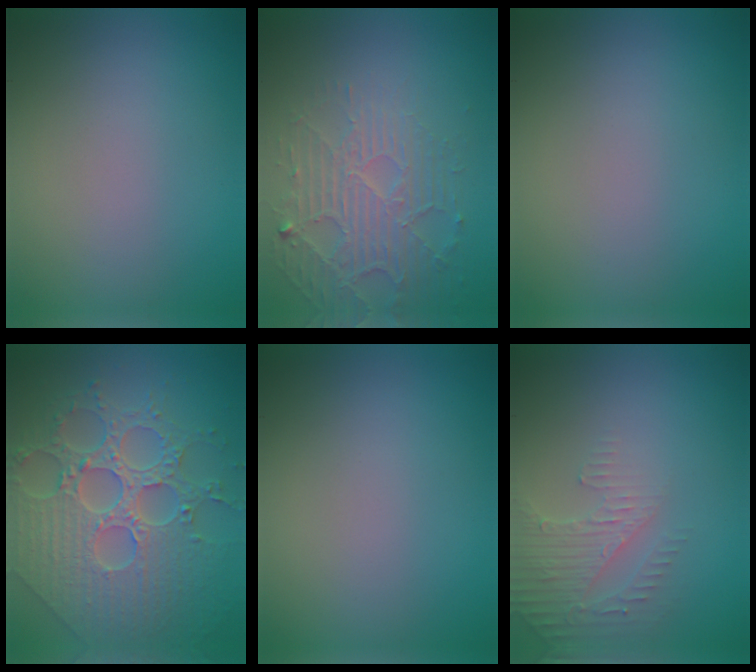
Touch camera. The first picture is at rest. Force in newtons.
{"total": 4.8, "press": 3.4, "slide": 3.4}
{"total": 0.0}
{"total": 8.7, "press": 6.4, "slide": 5.8}
{"total": 0.0}
{"total": 3.0, "press": 2.9, "slide": 0.8}